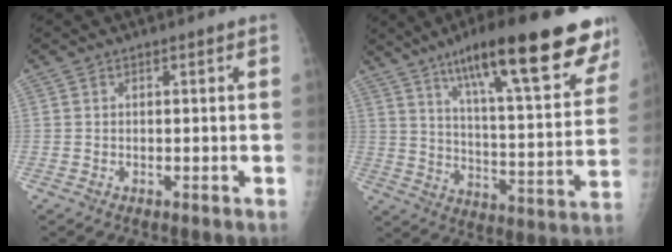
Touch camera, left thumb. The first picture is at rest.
{"total": 26.3, "force": [16.5, 5.6, 19.6], "torque": [-0.264, -0.045, 0.249]}